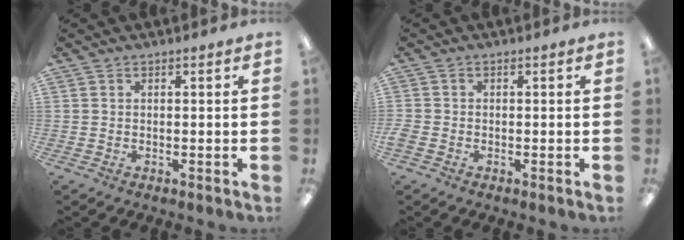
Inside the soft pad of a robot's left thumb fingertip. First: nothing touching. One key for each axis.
{"total": 1.5, "fx": -0.8, "fy": 1.0, "fz": 0.7, "tx": -0.012, "ty": 0.004, "tz": -0.015}